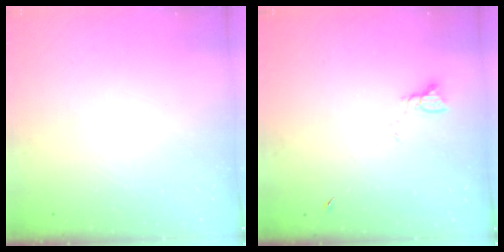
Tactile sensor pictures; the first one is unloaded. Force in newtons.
{"total": 1.7, "press": 1.7, "slide": 0.2}